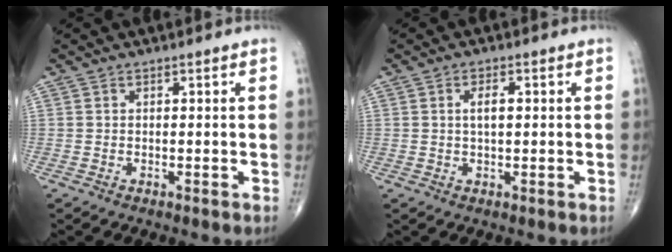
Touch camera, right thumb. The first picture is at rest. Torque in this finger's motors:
{"motor_torque": [0.26, 0.66, 0.33, 0.17, 0.10]}